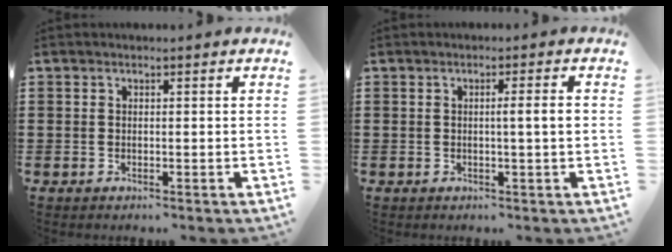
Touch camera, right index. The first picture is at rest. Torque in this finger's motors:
{"motor_torque": [0.97, -0.12, 0.20, 0.08]}